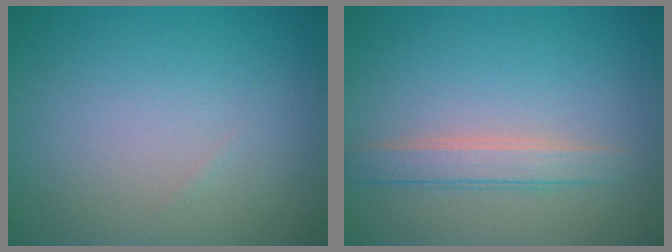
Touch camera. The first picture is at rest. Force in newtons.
{"total": 2.4, "press": 2.4, "slide": 0.1}